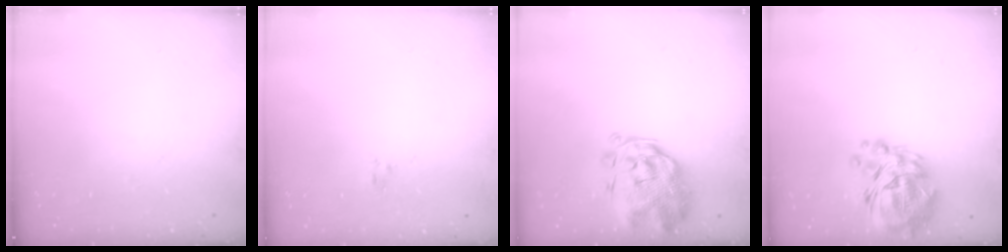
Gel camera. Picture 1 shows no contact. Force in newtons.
{"total": 1.2, "press": 1.0, "slide": 0.7}
{"total": 3.4, "press": 3.0, "slide": 1.6}
{"total": 17.0, "press": 16.2, "slide": 5.3}